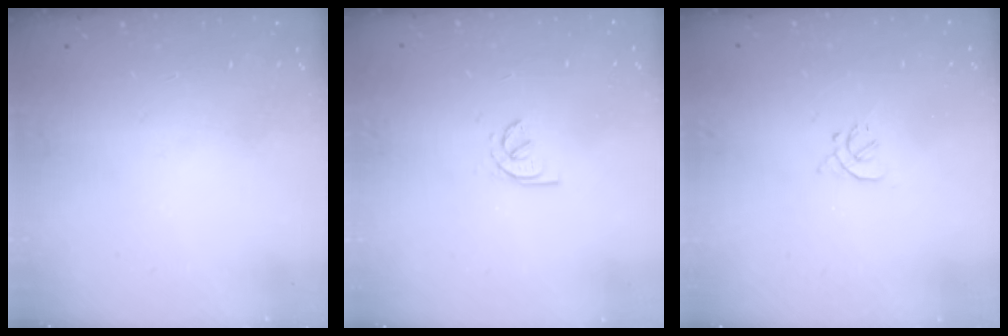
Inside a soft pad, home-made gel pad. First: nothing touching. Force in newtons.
{"total": 2.1, "press": 2.1, "slide": 0.6}
{"total": 1.9, "press": 1.8, "slide": 0.5}